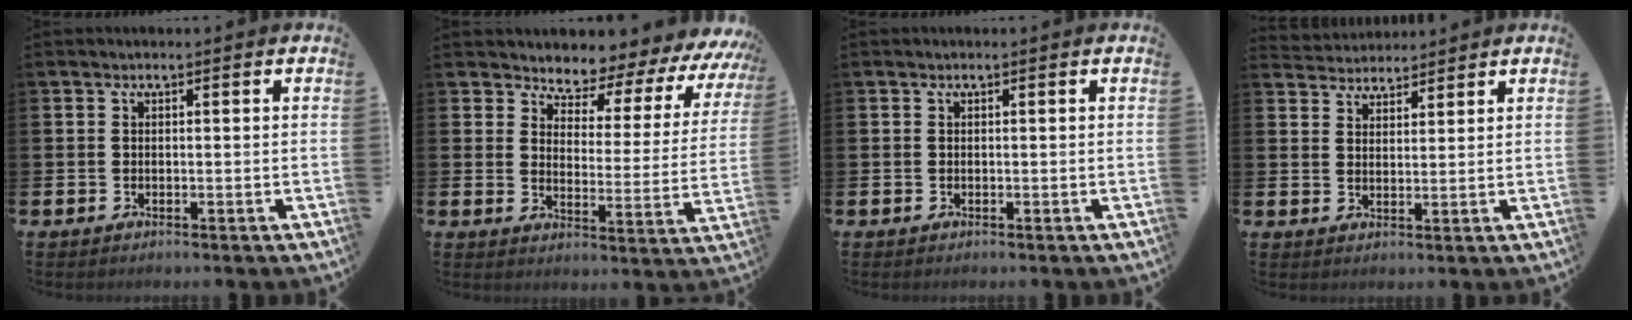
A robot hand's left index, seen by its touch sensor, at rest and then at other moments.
{"total": 4.1, "force": [3.8, 1.5, 0.3], "torque": [-0.023, -0.048, 0.053]}
{"total": 0.0}
{"total": 3.6, "force": [3.4, 0.9, -0.3], "torque": [-0.006, -0.014, 0.064]}